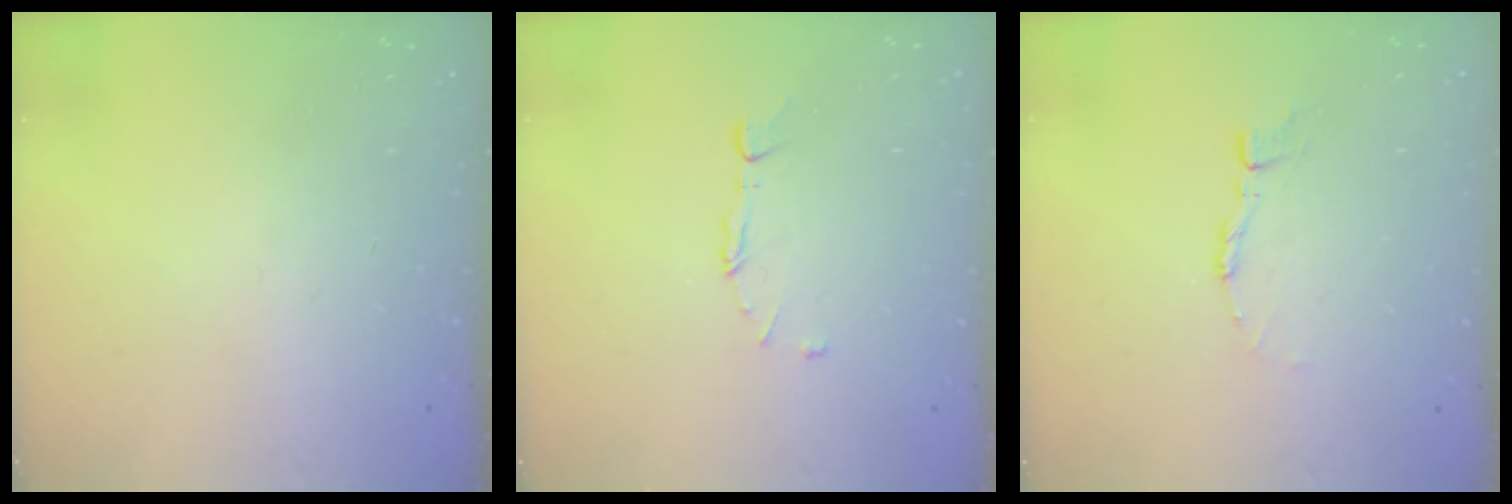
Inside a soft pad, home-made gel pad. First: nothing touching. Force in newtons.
{"total": 6.9, "press": 6.9, "slide": 0.5}
{"total": 3.7, "press": 3.7, "slide": 0.0}